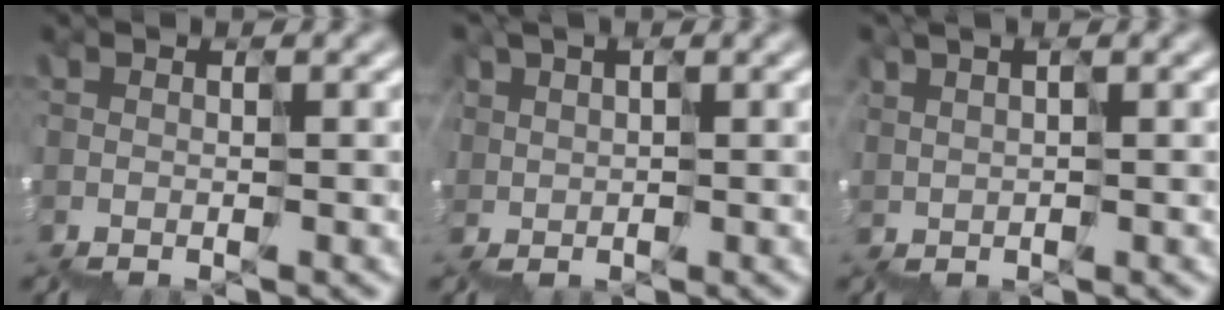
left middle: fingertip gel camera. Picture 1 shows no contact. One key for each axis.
{"total": 6.4, "fx": 1.7, "fy": 4.1, "fz": 4.5, "tx": -0.078, "ty": 0.013, "tz": 0.038}
{"total": 3.0, "fx": 1.2, "fy": 1.4, "fz": 2.4, "tx": -0.010, "ty": 0.023, "tz": 0.024}